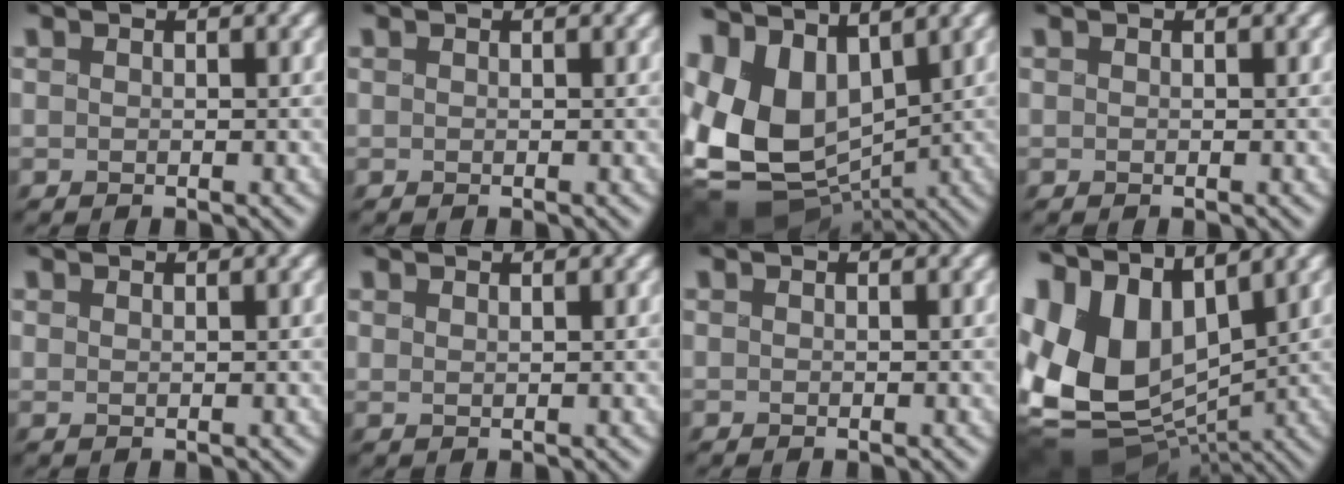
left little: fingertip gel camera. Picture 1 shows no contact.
{"total": 0.0}
{"total": 12.4, "force": [1.2, 8.7, 8.7], "torque": [-0.210, -0.012, 0.028]}
{"total": 0.0}
{"total": 0.6, "force": [0.4, 0.3, 0.4], "torque": [0.003, -0.001, 0.000]}
{"total": 1.0, "force": [0.7, 0.4, 0.6], "torque": [0.002, -0.001, 0.003]}
{"total": 0.0}
{"total": 14.5, "force": [1.8, 9.7, 10.7], "torque": [-0.253, -0.012, 0.042]}